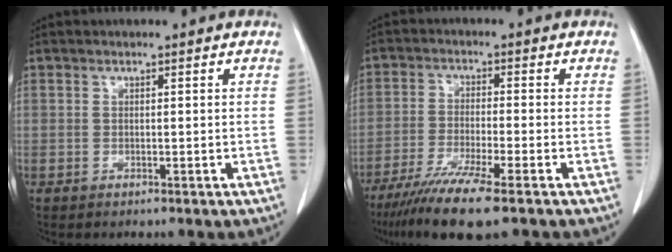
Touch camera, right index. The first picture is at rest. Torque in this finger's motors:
{"motor_torque": [1.10, -1.04, 0.44, 0.16]}